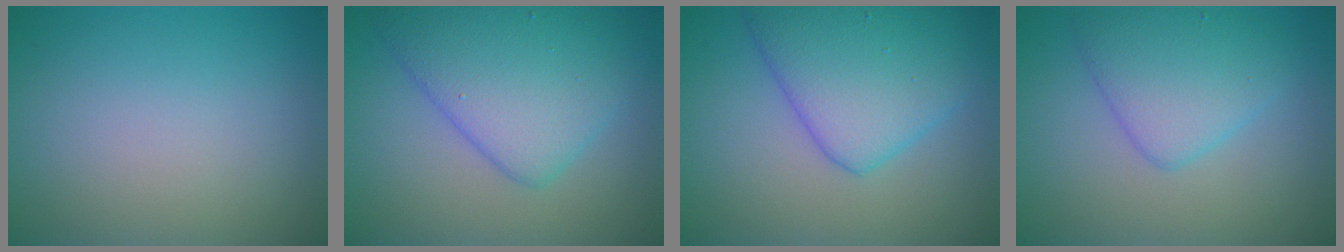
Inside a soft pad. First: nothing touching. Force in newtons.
{"total": 6.8, "press": 6.8, "slide": 0.1}
{"total": 6.9, "press": 6.9, "slide": 0.3}
{"total": 4.4, "press": 4.3, "slide": 0.1}